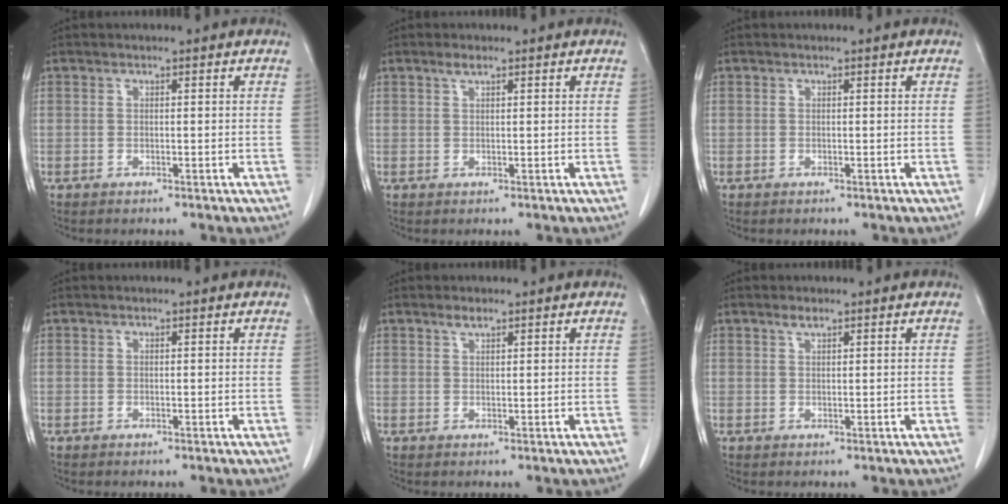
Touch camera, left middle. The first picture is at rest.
{"total": 1.2, "force": [0.9, 0.2, 0.8], "torque": [-0.019, 0.002, 0.018]}
{"total": 0.0}
{"total": 0.0}
{"total": 1.3, "force": [1.0, 0.3, 0.7], "torque": [-0.018, 0.000, 0.021]}
{"total": 1.2, "force": [0.9, 0.2, 0.7], "torque": [-0.018, 0.001, 0.019]}